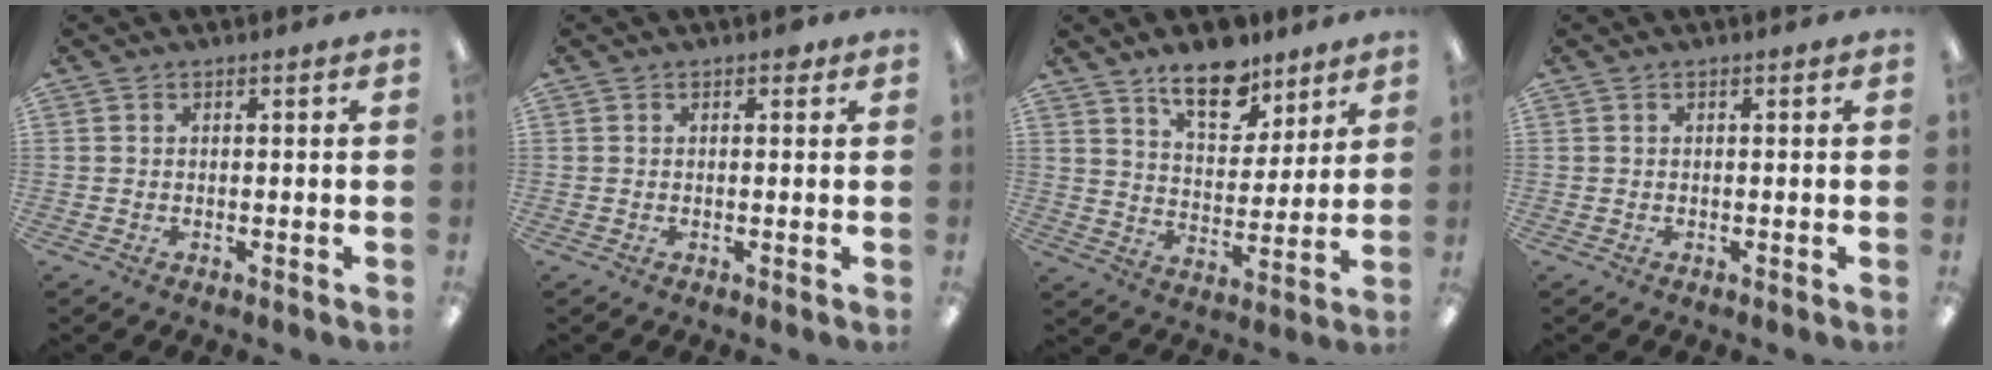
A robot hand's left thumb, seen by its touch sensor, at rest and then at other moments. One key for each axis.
{"total": 1.2, "fx": 0.7, "fy": 0.7, "fz": 0.7, "tx": -0.007, "ty": 0.000, "tz": 0.009}
{"total": 13.5, "fx": 10.1, "fy": 6.3, "fz": 6.3, "tx": -0.081, "ty": -0.059, "tz": 0.180}
{"total": 0.0}